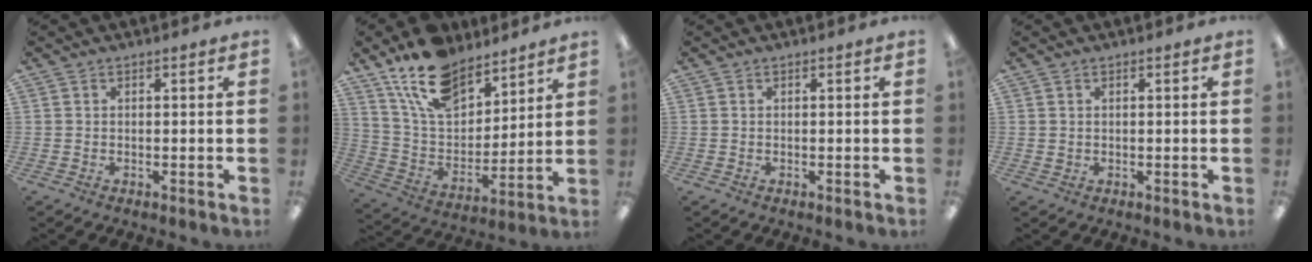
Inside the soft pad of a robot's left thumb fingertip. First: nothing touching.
{"total": 16.9, "force": [12.4, 8.6, 7.6], "torque": [-0.152, -0.059, 0.230]}
{"total": 0.0}
{"total": 0.8, "force": [0.4, 0.6, 0.2], "torque": [-0.004, 0.003, 0.008]}